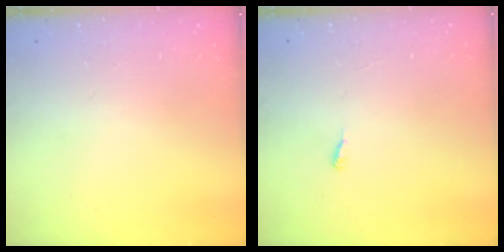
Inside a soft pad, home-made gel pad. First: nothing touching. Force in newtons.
{"total": 4.1, "press": 4.0, "slide": 0.5}